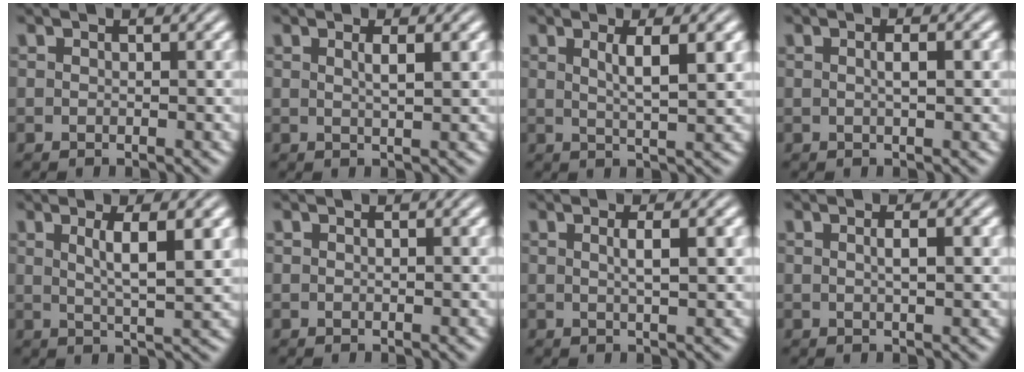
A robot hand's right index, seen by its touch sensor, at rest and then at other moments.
{"total": 1.8, "force": [0.5, -1.2, 1.3], "torque": [-0.012, -0.002, 0.015]}
{"total": 3.1, "force": [1.1, -1.1, 2.7], "torque": [-0.033, -0.002, 0.027]}
{"total": 1.4, "force": [-0.2, -0.6, 1.3], "torque": [-0.014, -0.001, -0.001]}
{"total": 3.7, "force": [1.1, -1.0, 3.4], "torque": [-0.043, -0.003, 0.028]}
{"total": 0.0}
{"total": 2.0, "force": [0.4, -1.1, 1.7], "torque": [-0.017, -0.001, 0.010]}
{"total": 1.6, "force": [0.1, -0.8, 1.4], "torque": [-0.012, 0.000, 0.004]}